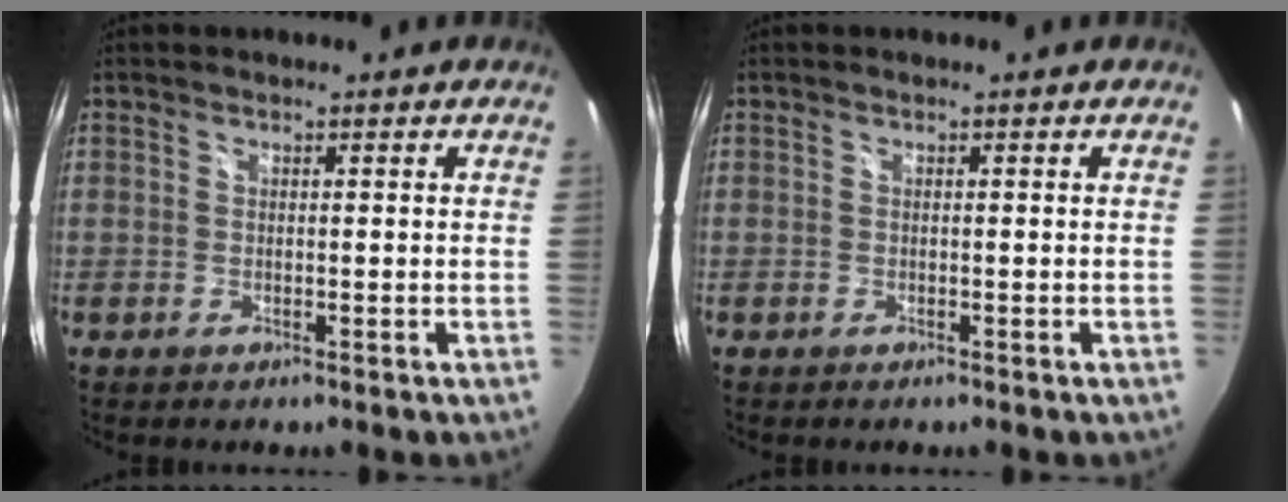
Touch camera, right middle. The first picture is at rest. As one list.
[{"total": 0.0}]